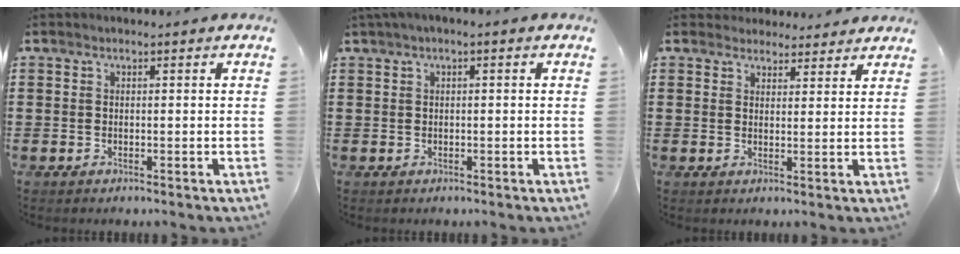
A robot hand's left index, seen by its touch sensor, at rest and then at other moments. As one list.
[{"total": 1.0, "force": [-0.1, 0.1, 1.0], "torque": [-0.015, -0.003, 0.000]}, {"total": 3.2, "force": [3.0, 1.0, 0.1], "torque": [-0.012, -0.004, 0.059]}]